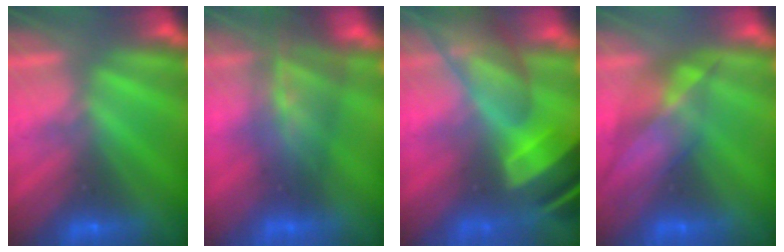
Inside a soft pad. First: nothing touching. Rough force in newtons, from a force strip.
{"total": 8.9}
{"total": 7.2}
{"total": 3.8}